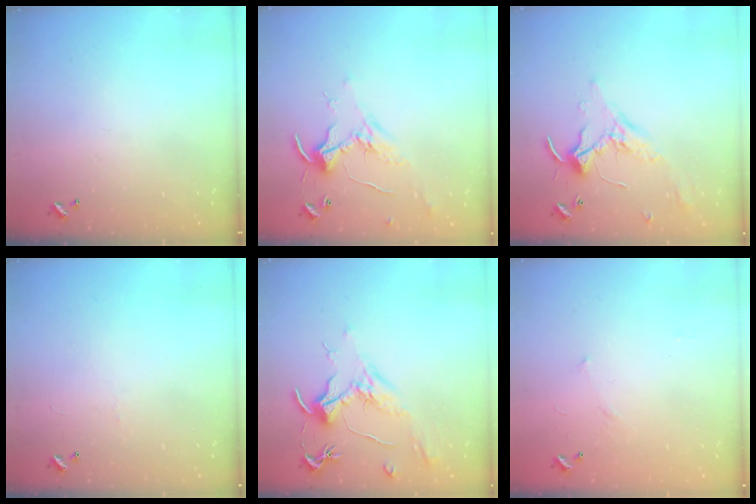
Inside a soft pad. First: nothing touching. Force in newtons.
{"total": 1.6, "press": 1.5, "slide": 0.5}
{"total": 1.7, "press": 1.7, "slide": 0.1}
{"total": 2.7, "press": 2.6, "slide": 0.5}
{"total": 1.9, "press": 1.7, "slide": 0.9}
{"total": 6.8, "press": 6.8, "slide": 0.8}